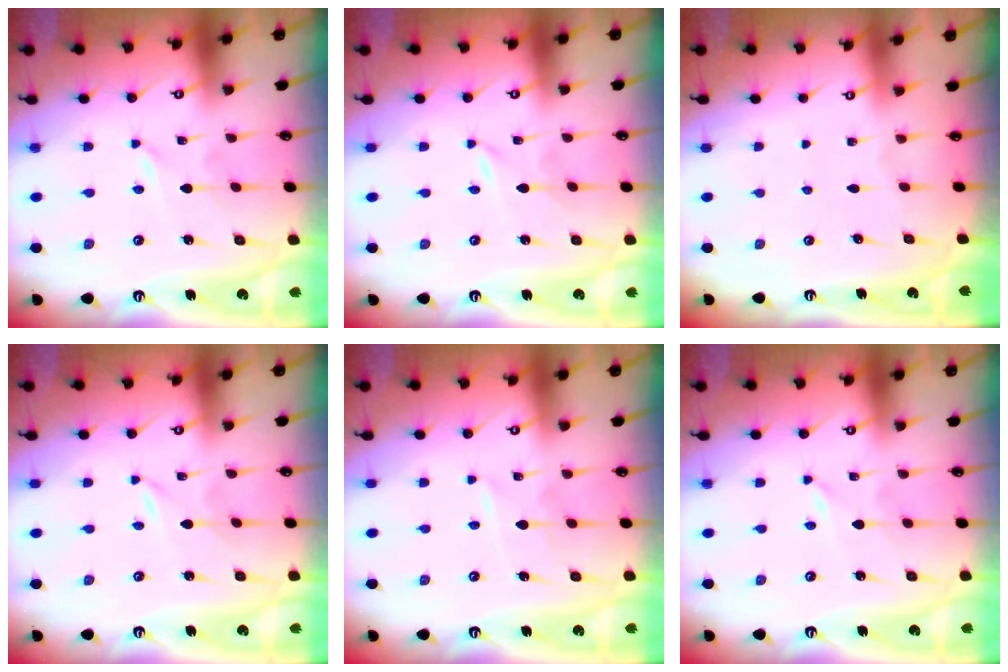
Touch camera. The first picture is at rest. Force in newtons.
{"total": 0.0}
{"total": 0.0}
{"total": 0.0}
{"total": 2.4, "press": 2.3, "slide": 0.3}
{"total": 0.0}